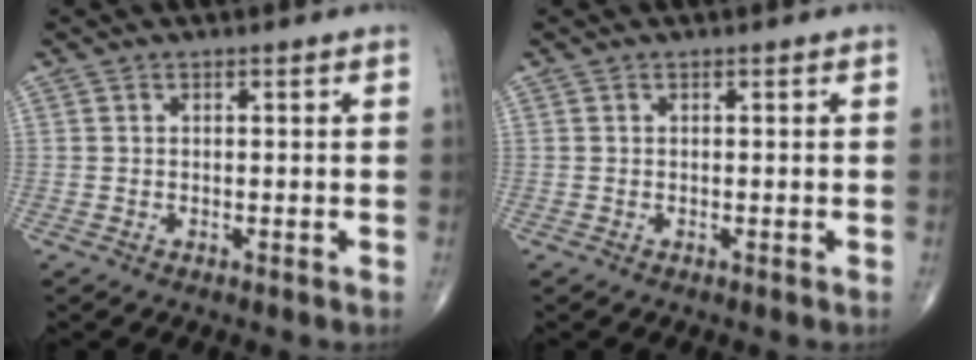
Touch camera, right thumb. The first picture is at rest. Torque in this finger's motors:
{"motor_torque": [0.02, 0.02, 0.00, 0.00, 0.00]}